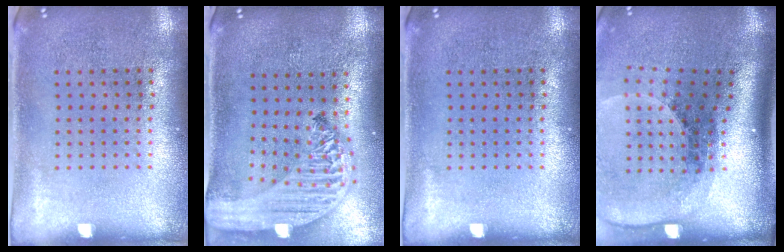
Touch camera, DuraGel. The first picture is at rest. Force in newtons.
{"total": 3.2, "press": 2.5, "slide": 2.0}
{"total": 0.0}
{"total": 2.7, "press": 1.9, "slide": 1.9}